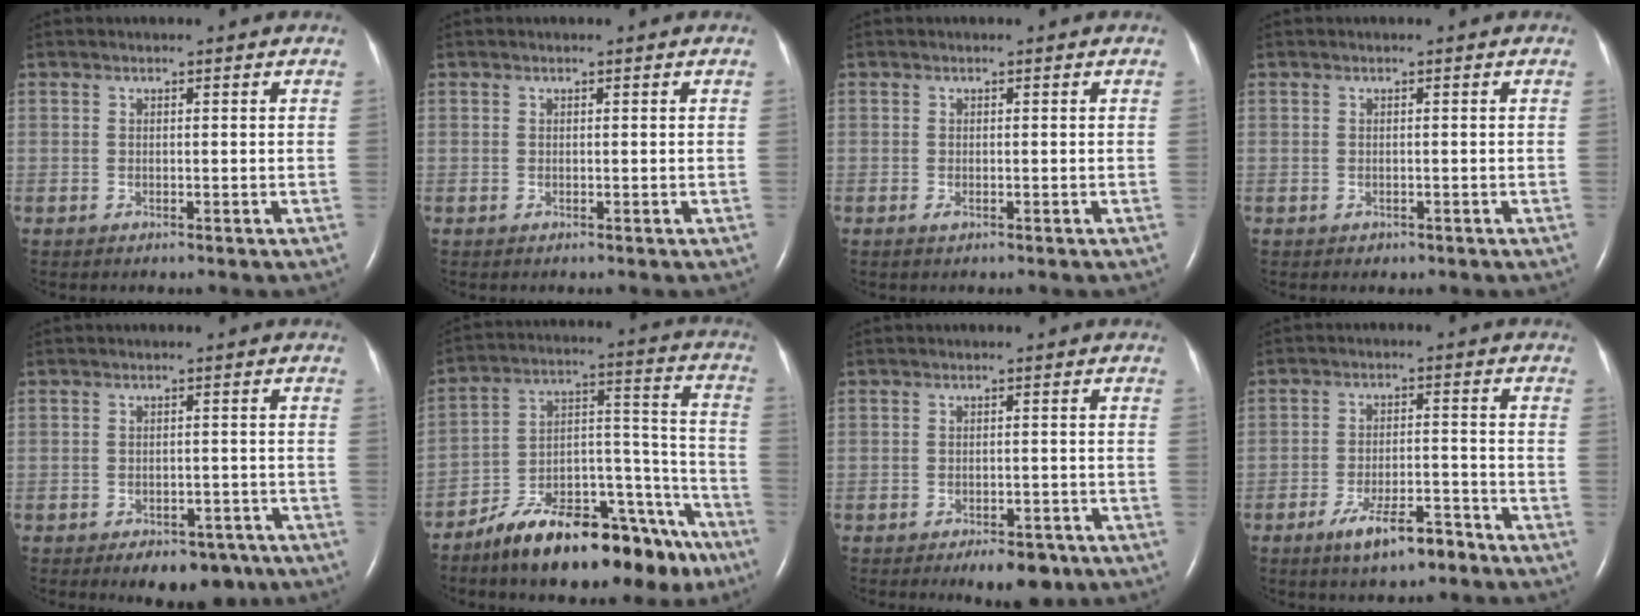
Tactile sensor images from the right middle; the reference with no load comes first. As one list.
[{"total": 0.0}, {"total": 0.7, "force": [-0.4, 0.2, 0.5], "torque": [-0.013, -0.001, -0.005]}, {"total": 0.6, "force": [-0.3, 0.4, 0.1], "torque": [-0.008, 0.001, -0.002]}, {"total": 7.5, "force": [-5.4, 4.0, 3.4], "torque": [-0.035, 0.012, -0.068]}, {"total": 23.1, "force": [-17.8, 7.5, 12.8], "torque": [-0.127, 0.051, -0.277]}, {"total": 5.4, "force": [-3.8, 2.3, 3.0], "torque": [-0.036, 0.000, -0.048]}, {"total": 7.2, "force": [-5.1, 1.9, 4.7], "torque": [-0.090, -0.003, -0.083]}]